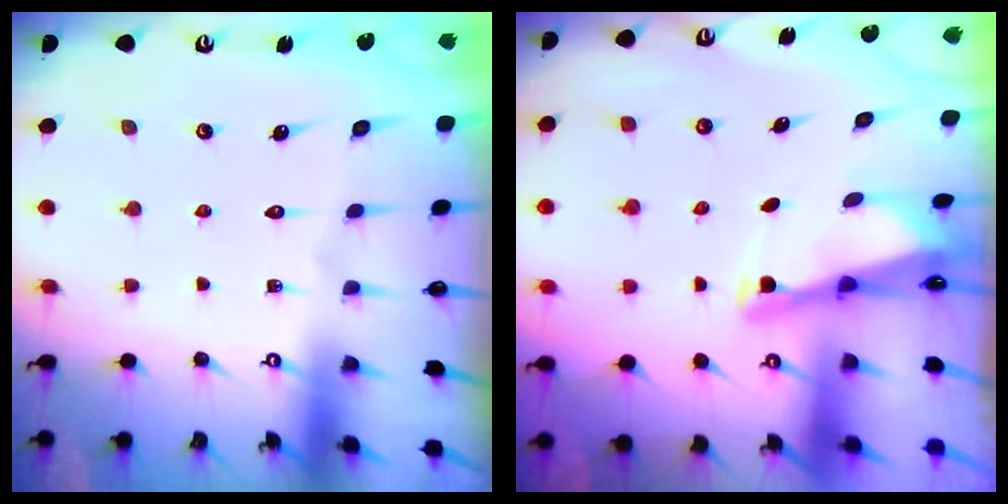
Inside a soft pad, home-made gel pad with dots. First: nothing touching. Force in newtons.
{"total": 2.6, "press": 2.6, "slide": 0.3}